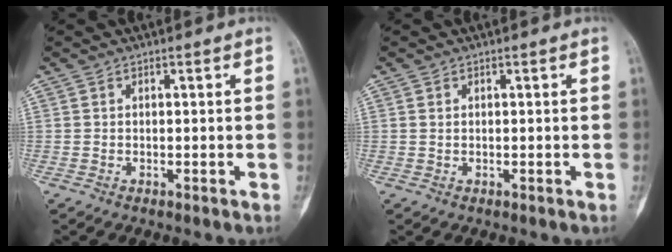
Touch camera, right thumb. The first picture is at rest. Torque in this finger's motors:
{"motor_torque": [-0.02, -0.26, 0.25, 0.08, 0.05]}